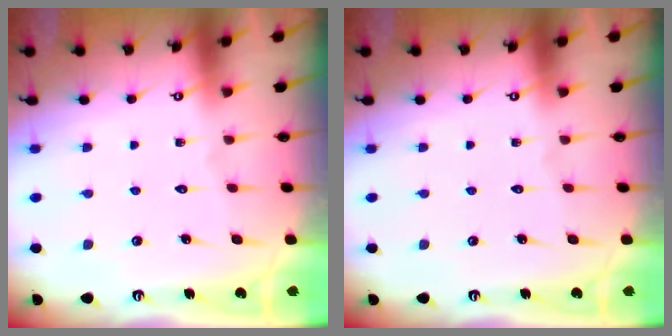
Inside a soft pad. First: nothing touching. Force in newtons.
{"total": 0.0}